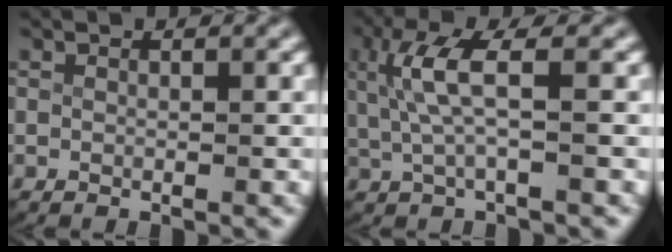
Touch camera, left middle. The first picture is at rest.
{"total": 4.3, "force": [0.7, 1.3, 4.0], "torque": [-0.088, 0.008, 0.013]}